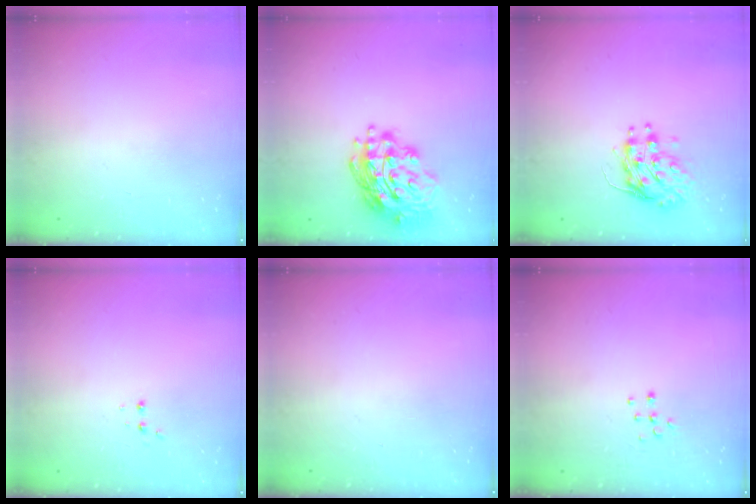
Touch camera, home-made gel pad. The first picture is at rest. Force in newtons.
{"total": 18.0, "press": 17.9, "slide": 1.8}
{"total": 9.0, "press": 9.0, "slide": 0.3}
{"total": 2.5, "press": 2.4, "slide": 0.8}
{"total": 0.0}
{"total": 5.9, "press": 5.9, "slide": 0.4}